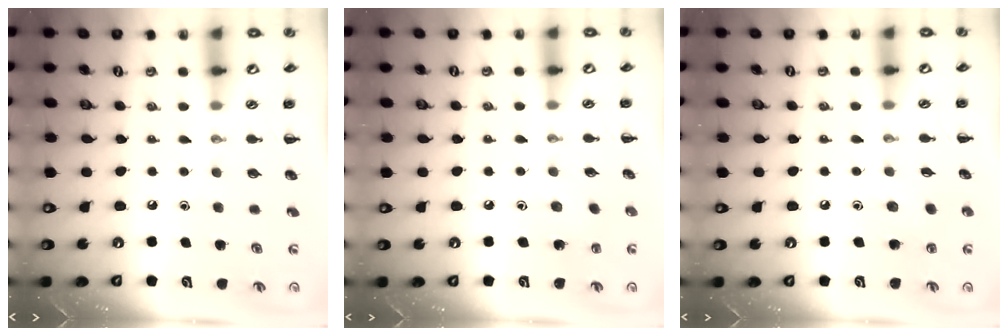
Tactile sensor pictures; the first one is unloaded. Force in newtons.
{"total": 3.2, "press": 3.0, "slide": 1.0}
{"total": 4.2, "press": 4.0, "slide": 1.3}